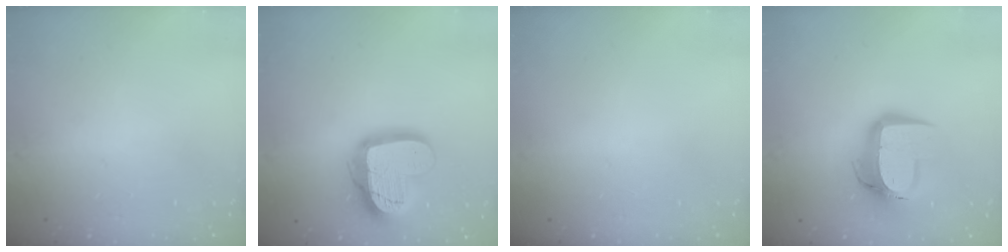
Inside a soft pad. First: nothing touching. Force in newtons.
{"total": 18.8, "press": 18.7, "slide": 1.8}
{"total": 0.0}
{"total": 12.9, "press": 12.9, "slide": 1.1}